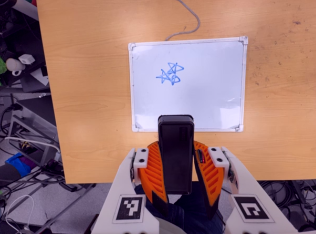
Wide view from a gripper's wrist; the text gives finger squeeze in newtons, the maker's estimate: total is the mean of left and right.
{"total": 10.1, "left": 7.9, "right": 12.3}